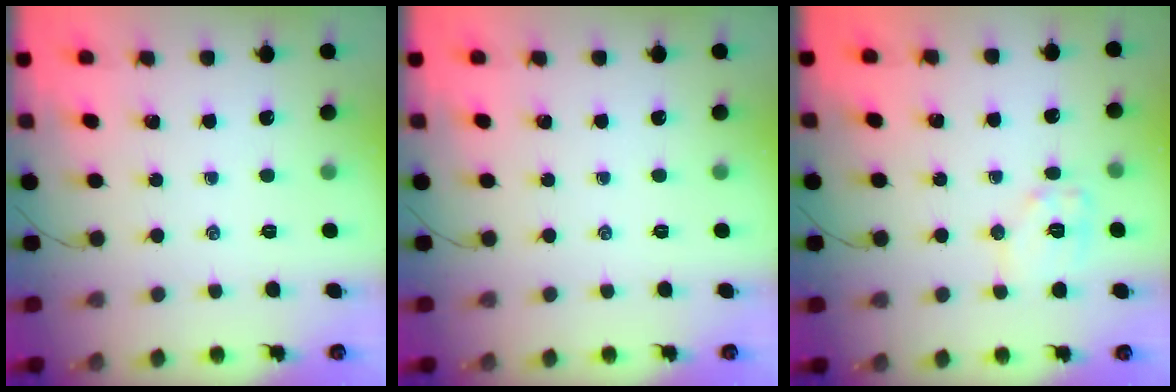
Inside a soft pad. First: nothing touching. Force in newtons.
{"total": 0.0}
{"total": 8.5, "press": 8.5, "slide": 0.2}